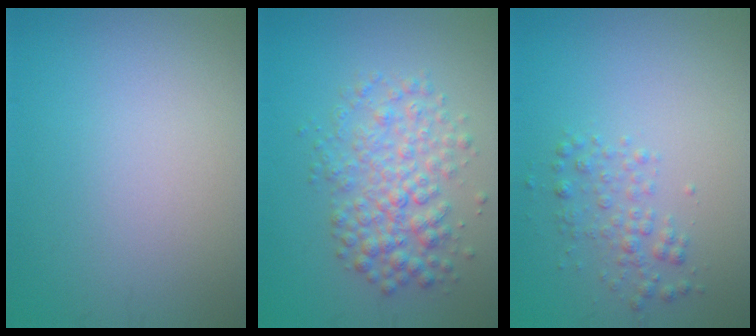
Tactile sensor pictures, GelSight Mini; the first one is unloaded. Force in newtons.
{"total": 4.6, "press": 4.6, "slide": 0.0}
{"total": 1.9, "press": 1.9, "slide": 0.1}